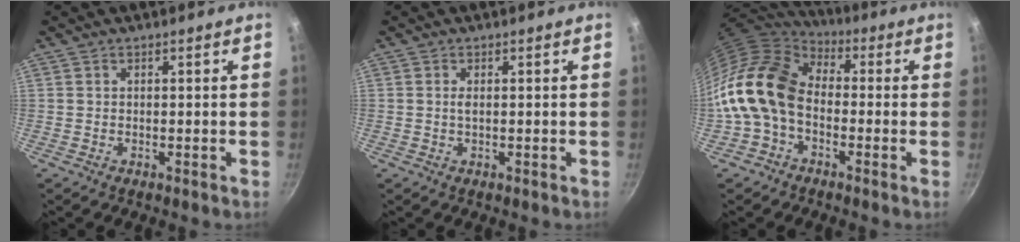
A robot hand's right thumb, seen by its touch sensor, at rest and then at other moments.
{"total": 0.9, "force": [0.1, 0.3, 0.9], "torque": [-0.019, 0.000, 0.001]}
{"total": 16.1, "force": [-2.6, 11.3, 11.2], "torque": [-0.191, 0.042, -0.071]}